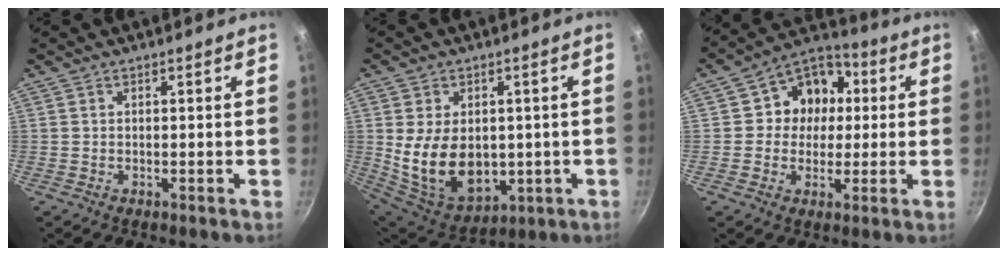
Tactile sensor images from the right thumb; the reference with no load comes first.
{"total": 15.9, "force": [-0.2, 11.1, 11.4], "torque": [-0.176, -0.021, 0.027]}
{"total": 11.3, "force": [1.4, 9.9, 5.2], "torque": [-0.037, 0.017, 0.002]}